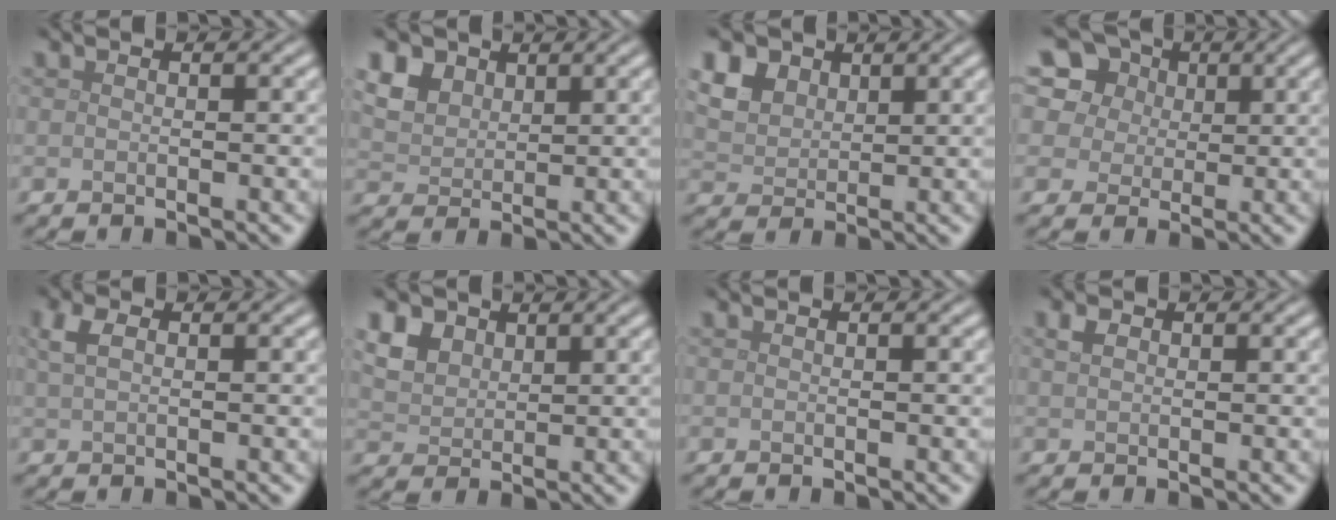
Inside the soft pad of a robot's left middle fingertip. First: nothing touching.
{"total": 5.8, "force": [3.2, 4.0, 2.6], "torque": [-0.095, 0.009, 0.064]}
{"total": 6.7, "force": [3.6, 4.7, 3.1], "torque": [-0.107, 0.015, 0.068]}
{"total": 12.0, "force": [6.3, 9.2, 4.4], "torque": [-0.138, 0.030, 0.105]}
{"total": 1.9, "force": [0.8, 1.0, 1.4], "torque": [-0.036, 0.005, 0.014]}
{"total": 5.4, "force": [3.0, 3.7, 2.5], "torque": [-0.086, 0.007, 0.062]}
{"total": 0.0}
{"total": 1.2, "force": [0.5, 0.8, 0.6], "torque": [-0.012, 0.004, 0.008]}